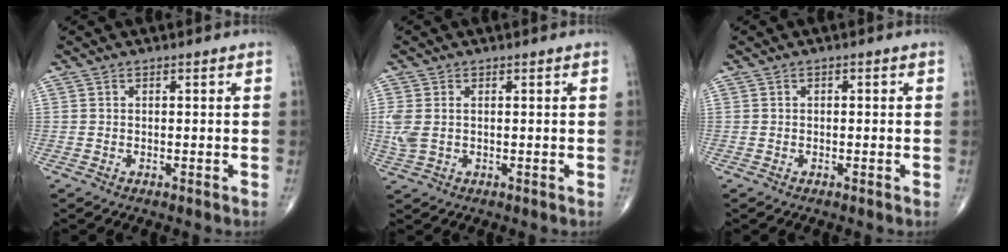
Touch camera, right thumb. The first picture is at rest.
{"total": 4.4, "force": [0.2, 2.8, 3.4], "torque": [-0.104, 0.010, 0.009]}
{"total": 0.0}